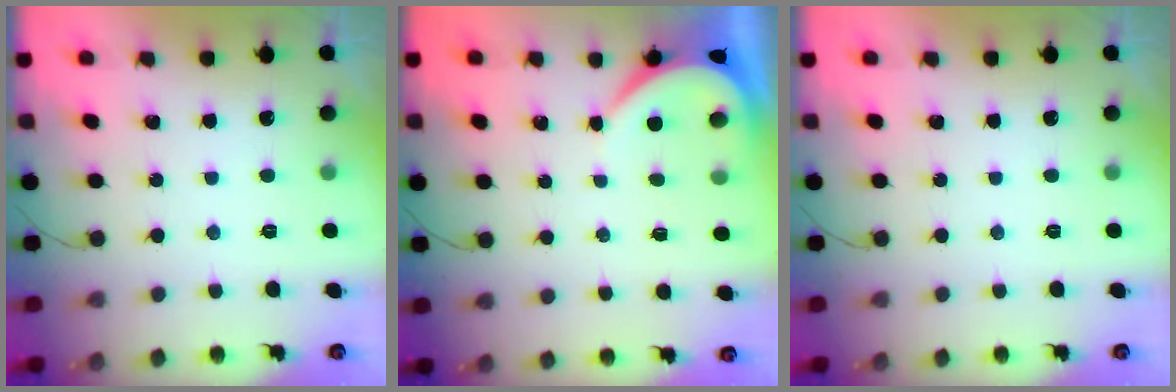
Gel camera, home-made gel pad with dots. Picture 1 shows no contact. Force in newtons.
{"total": 3.9, "press": 3.9, "slide": 0.5}
{"total": 0.0}